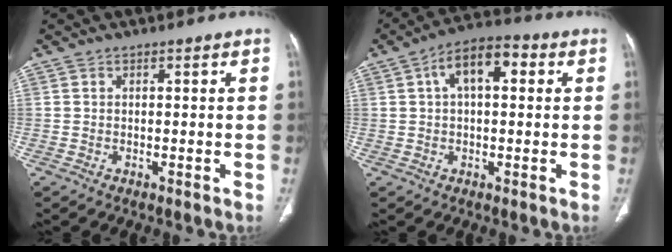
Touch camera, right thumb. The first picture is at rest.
{"total": 9.3, "force": [2.5, 4.8, 7.6], "torque": [-0.116, 0.028, 0.031]}